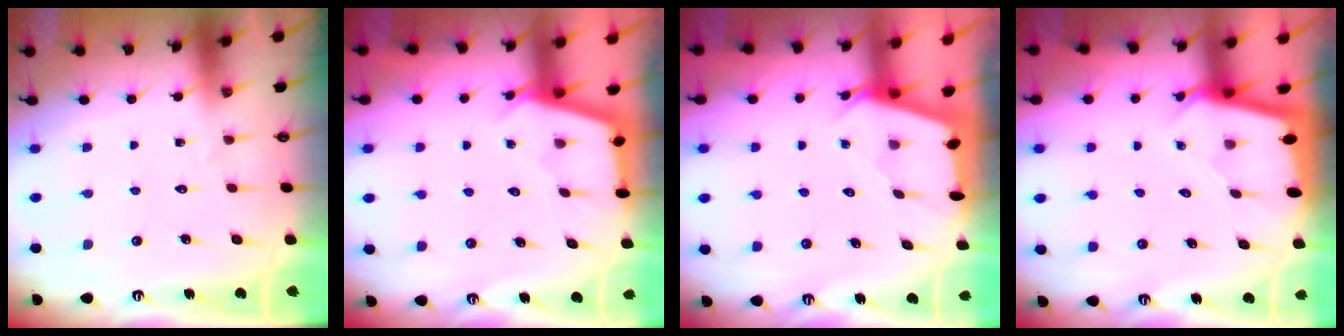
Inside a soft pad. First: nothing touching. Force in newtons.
{"total": 2.8, "press": 2.8, "slide": 0.4}
{"total": 2.4, "press": 2.4, "slide": 0.3}
{"total": 2.4, "press": 2.4, "slide": 0.1}